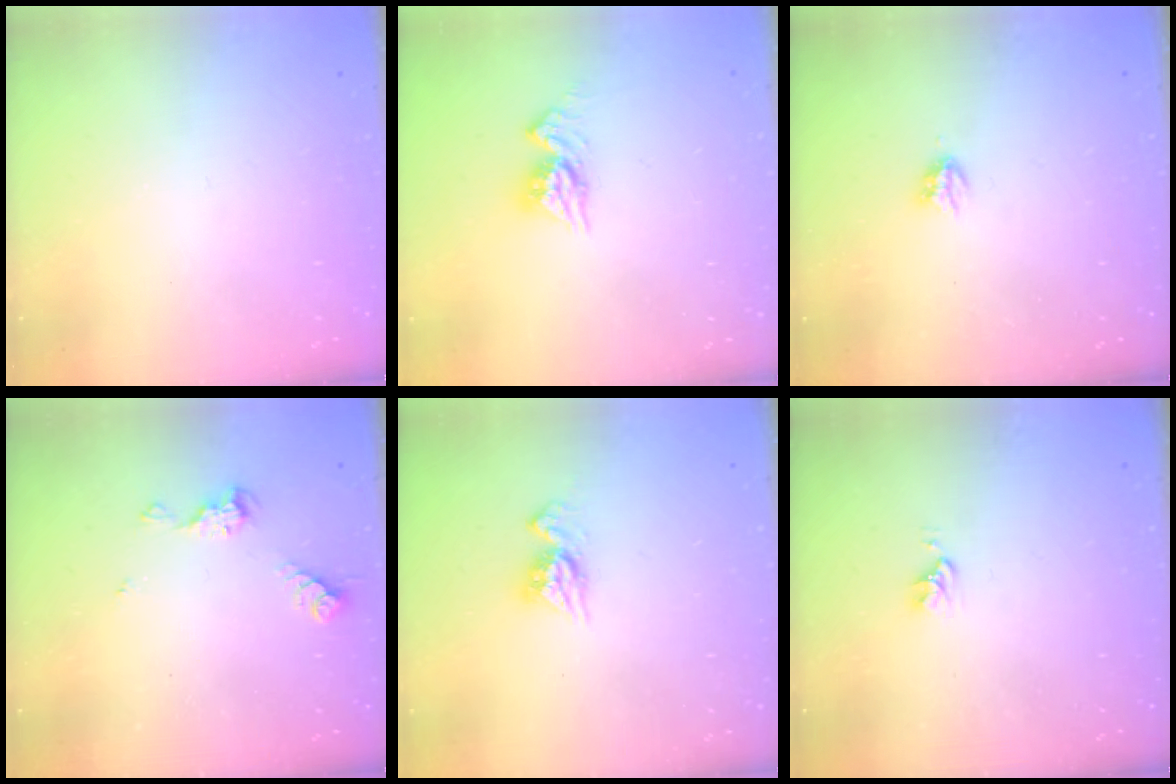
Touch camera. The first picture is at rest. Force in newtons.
{"total": 8.3, "press": 8.3, "slide": 0.8}
{"total": 2.9, "press": 2.9, "slide": 0.5}
{"total": 6.3, "press": 6.3, "slide": 0.5}
{"total": 7.5, "press": 7.4, "slide": 0.8}
{"total": 2.8, "press": 2.8, "slide": 0.4}